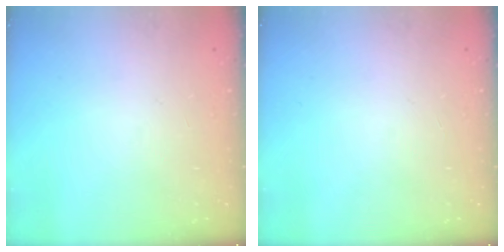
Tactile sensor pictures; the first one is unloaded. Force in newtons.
{"total": 0.0}